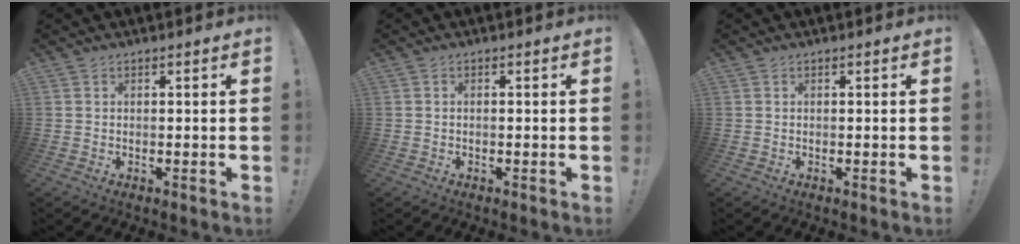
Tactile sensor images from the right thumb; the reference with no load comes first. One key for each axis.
{"total": 0.9, "fx": -0.7, "fy": 0.0, "fz": 0.6, "tx": -0.008, "ty": 0.001, "tz": -0.013}
{"total": 0.0}